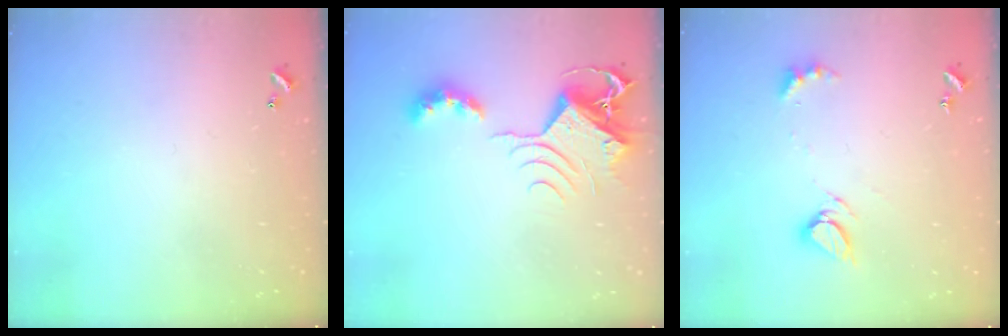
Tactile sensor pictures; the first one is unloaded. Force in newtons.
{"total": 8.4, "press": 8.4, "slide": 0.4}
{"total": 8.2, "press": 8.1, "slide": 0.9}